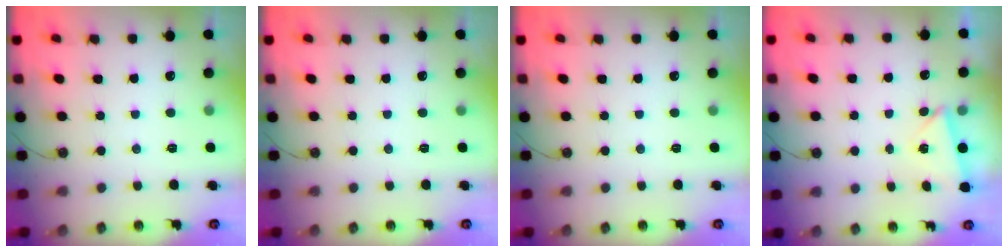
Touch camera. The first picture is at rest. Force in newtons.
{"total": 0.0}
{"total": 0.0}
{"total": 2.0, "press": 1.9, "slide": 0.7}